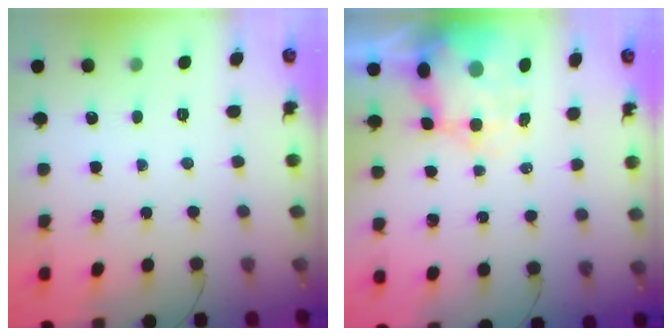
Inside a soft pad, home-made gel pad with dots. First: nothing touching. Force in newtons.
{"total": 6.5, "press": 6.2, "slide": 2.0}